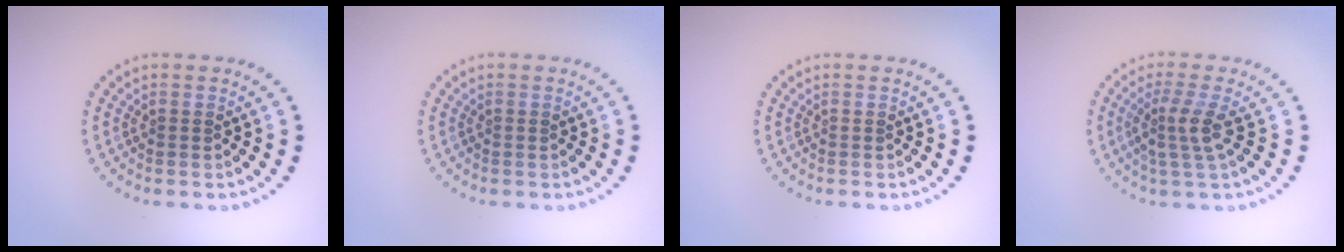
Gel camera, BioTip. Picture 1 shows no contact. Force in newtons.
{"total": 0.0}
{"total": 0.0}
{"total": 2.7, "press": 2.0, "slide": 1.8}